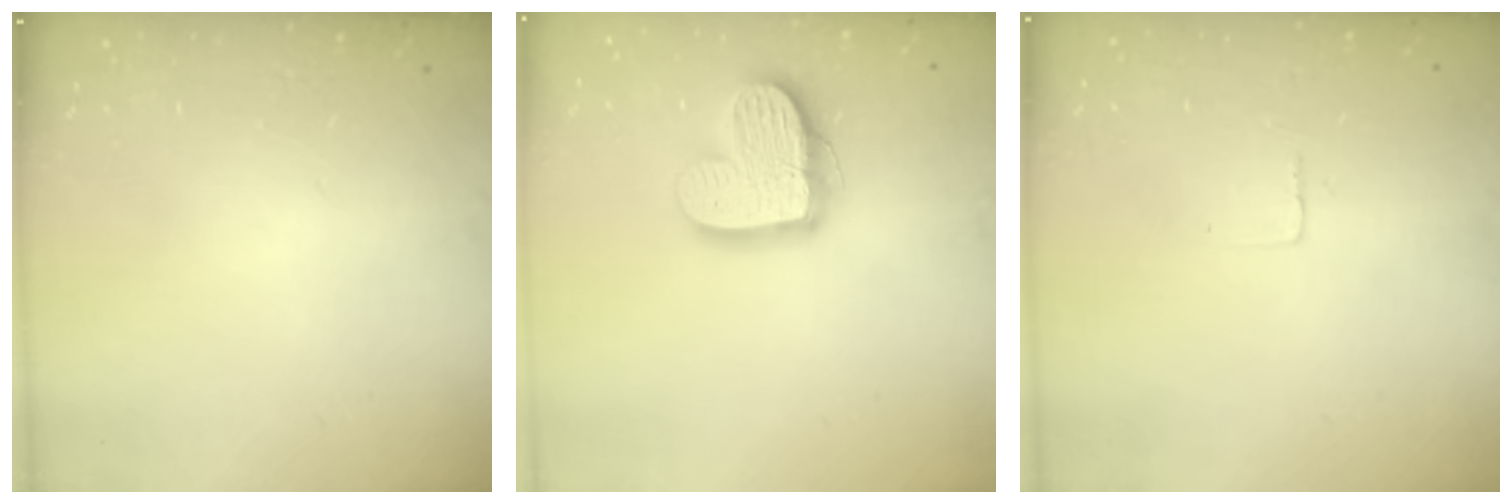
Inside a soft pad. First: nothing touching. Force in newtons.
{"total": 15.7, "press": 15.7, "slide": 1.4}
{"total": 1.9, "press": 1.9, "slide": 0.1}